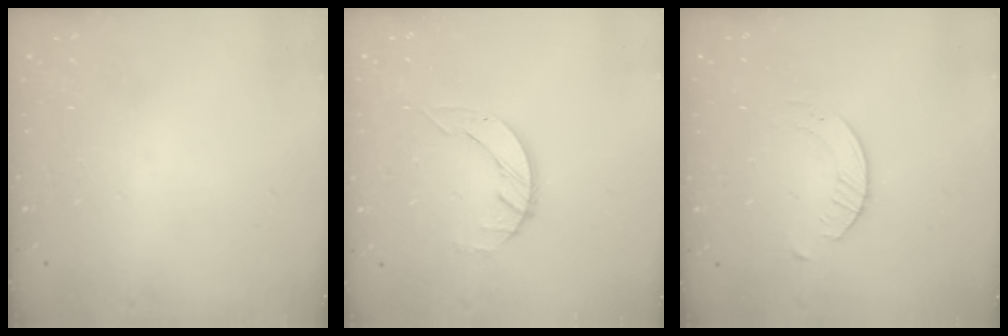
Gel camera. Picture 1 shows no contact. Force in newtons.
{"total": 2.7, "press": 2.7, "slide": 0.3}
{"total": 2.1, "press": 2.0, "slide": 0.3}